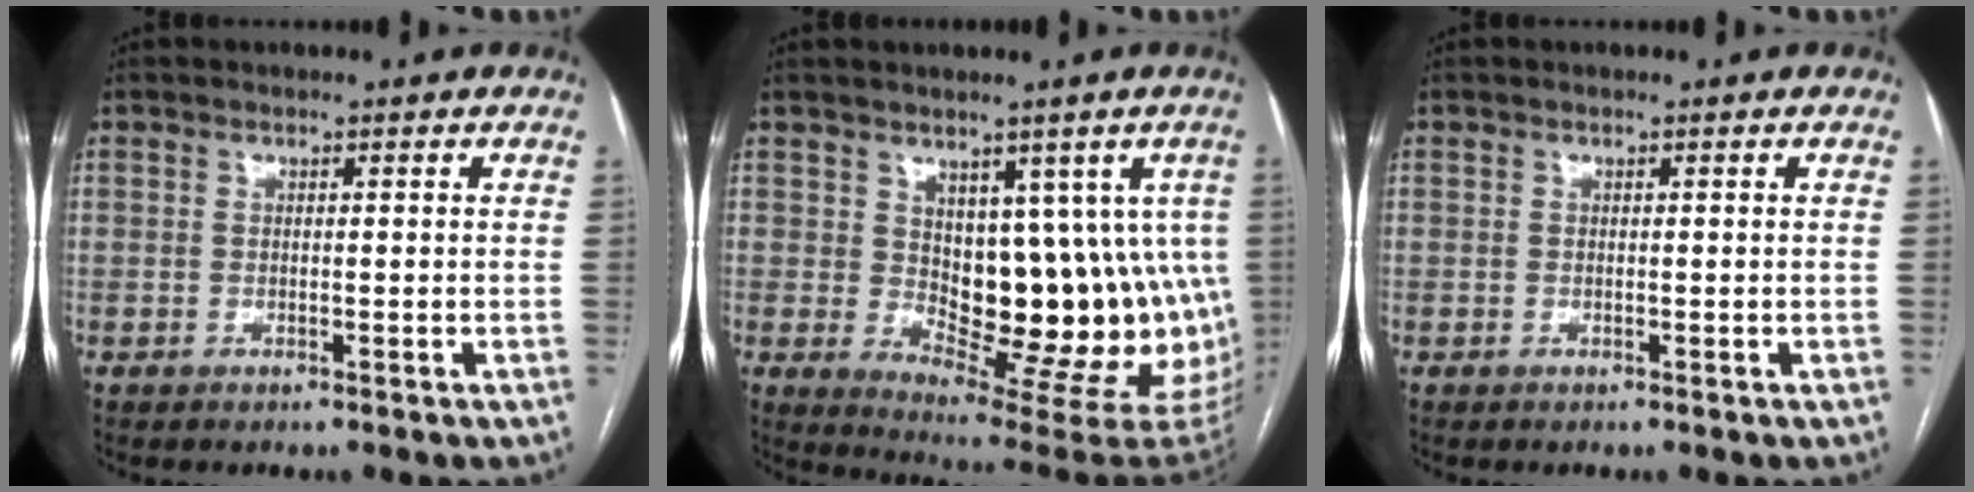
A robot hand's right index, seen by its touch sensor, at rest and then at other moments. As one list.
[{"total": 15.5, "force": [2.0, 8.6, 12.8], "torque": [-0.143, -0.004, 0.047]}, {"total": 0.0}]